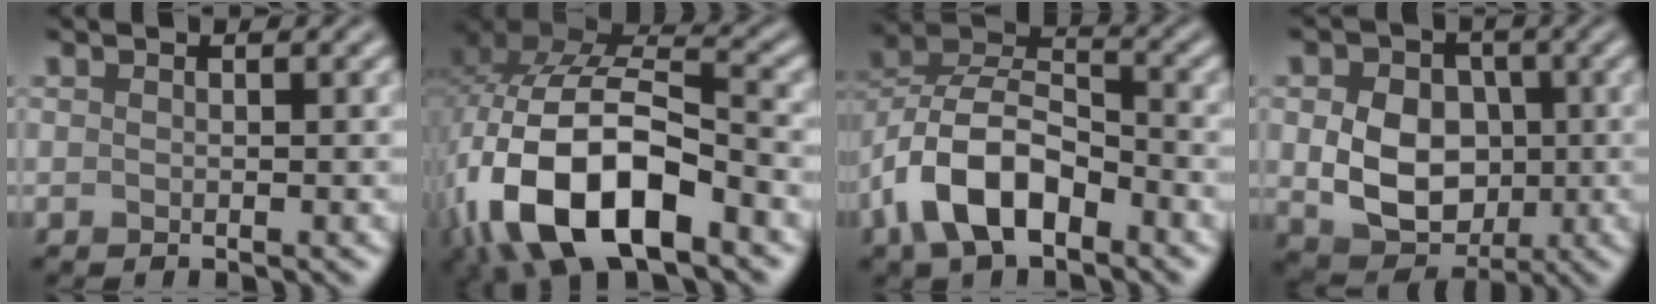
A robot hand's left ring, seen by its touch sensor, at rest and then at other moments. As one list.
[{"total": 15.4, "force": [-6.2, 7.4, 12.0], "torque": [-0.240, -0.006, -0.117]}, {"total": 8.6, "force": [-4.1, 4.5, 6.0], "torque": [-0.113, 0.011, -0.089]}, {"total": 7.4, "force": [-0.1, 5.8, 4.5], "torque": [-0.085, -0.012, 0.001]}]